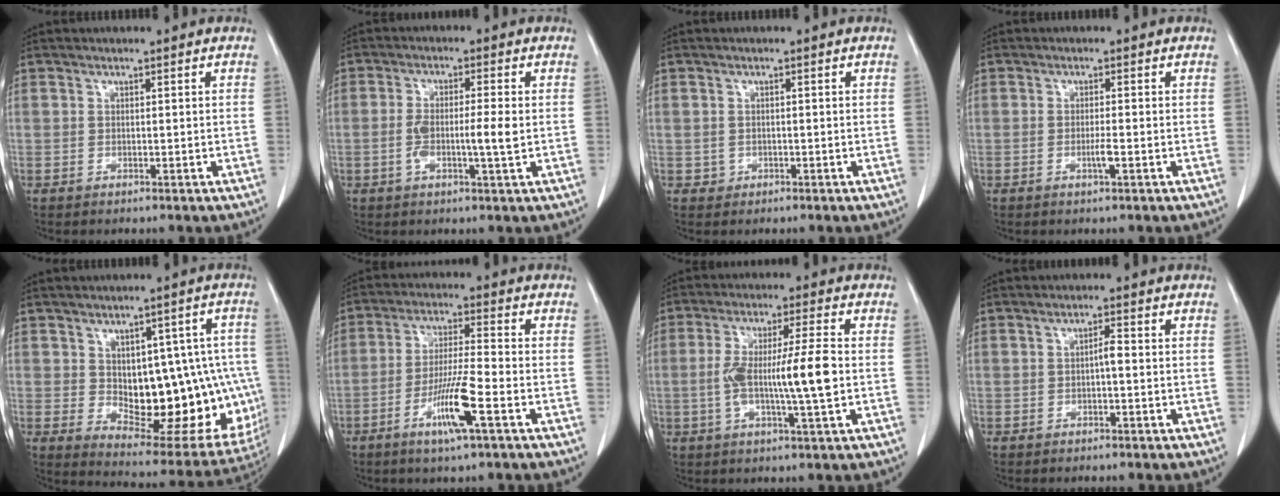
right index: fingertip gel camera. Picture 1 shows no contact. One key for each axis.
{"total": 3.4, "fx": -0.5, "fy": 0.4, "fz": 3.4, "tx": -0.063, "ty": 0.006, "tz": -0.008}
{"total": 1.1, "fx": -0.3, "fy": 1.1, "fz": 0.0, "tx": 0.000, "ty": 0.005, "tz": -0.004}
{"total": 1.8, "fx": -0.6, "fy": -0.1, "fz": 1.7, "tx": -0.034, "ty": -0.003, "tz": -0.011}
{"total": 20.3, "fx": -1.4, "fy": 9.6, "fz": 17.9, "tx": -0.186, "ty": 0.017, "tz": 0.014}
{"total": 9.2, "fx": -4.1, "fy": -0.1, "fz": 8.2, "tx": -0.158, "ty": -0.012, "tz": -0.077}
{"total": 10.4, "fx": -1.1, "fy": 0.1, "fz": 10.4, "tx": -0.191, "ty": 0.004, "tz": -0.023}
{"total": 1.6, "fx": -0.3, "fy": 0.2, "fz": 1.6, "tx": -0.026, "ty": 0.004, "tz": -0.004}